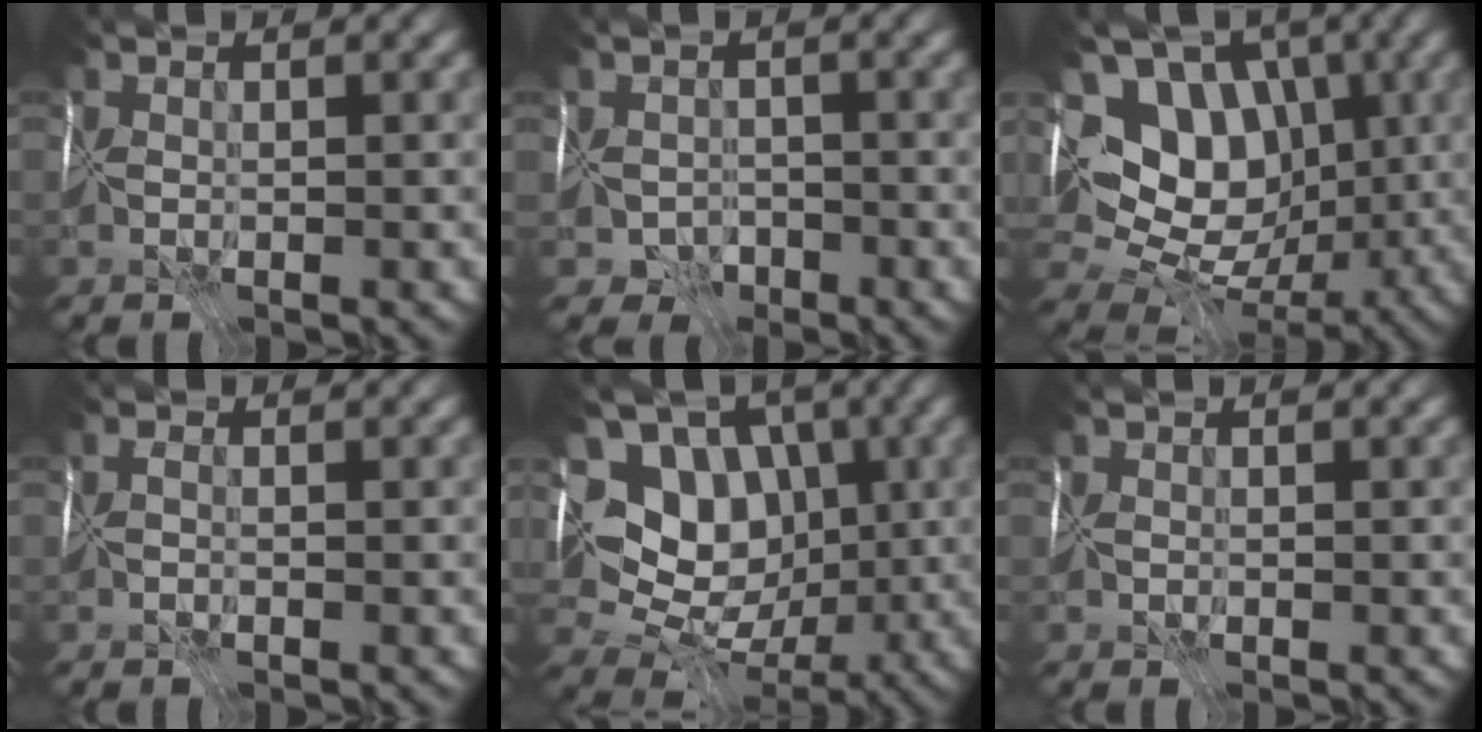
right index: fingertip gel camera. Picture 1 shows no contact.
{"total": 5.6, "force": [-3.2, 4.3, 1.6], "torque": [-0.011, -0.022, -0.069]}
{"total": 9.6, "force": [2.2, 7.3, 5.8], "torque": [-0.089, 0.015, 0.039]}
{"total": 1.9, "force": [-0.8, 1.1, 1.2], "torque": [-0.022, -0.001, -0.011]}
{"total": 7.1, "force": [1.3, 5.8, 3.9], "torque": [-0.043, -0.005, 0.017]}
{"total": 0.6, "force": [-0.3, 0.4, 0.2], "torque": [-0.005, -0.007, -0.004]}